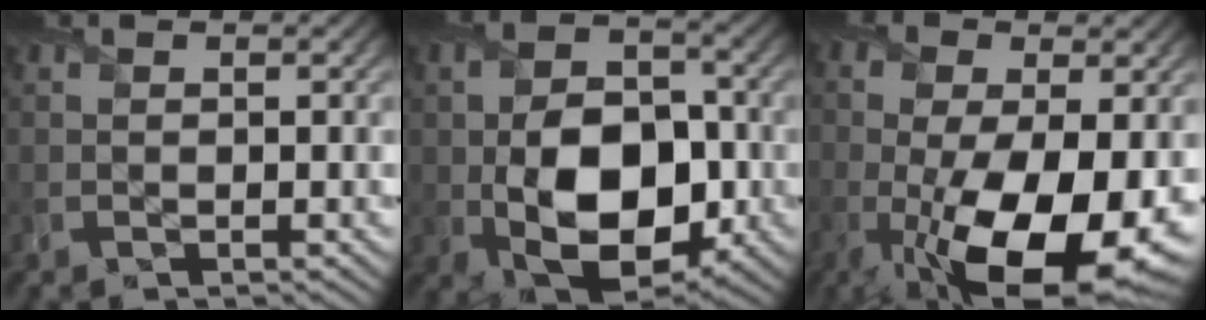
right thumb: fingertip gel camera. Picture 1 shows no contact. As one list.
[{"total": 12.7, "force": [-2.4, 8.2, 9.4], "torque": [-0.173, -0.027, -0.032]}, {"total": 16.9, "force": [-4.5, 8.3, 14.0], "torque": [-0.262, -0.051, -0.058]}]